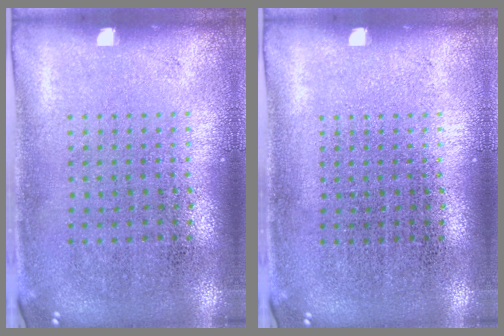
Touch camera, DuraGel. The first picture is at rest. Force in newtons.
{"total": 0.0}